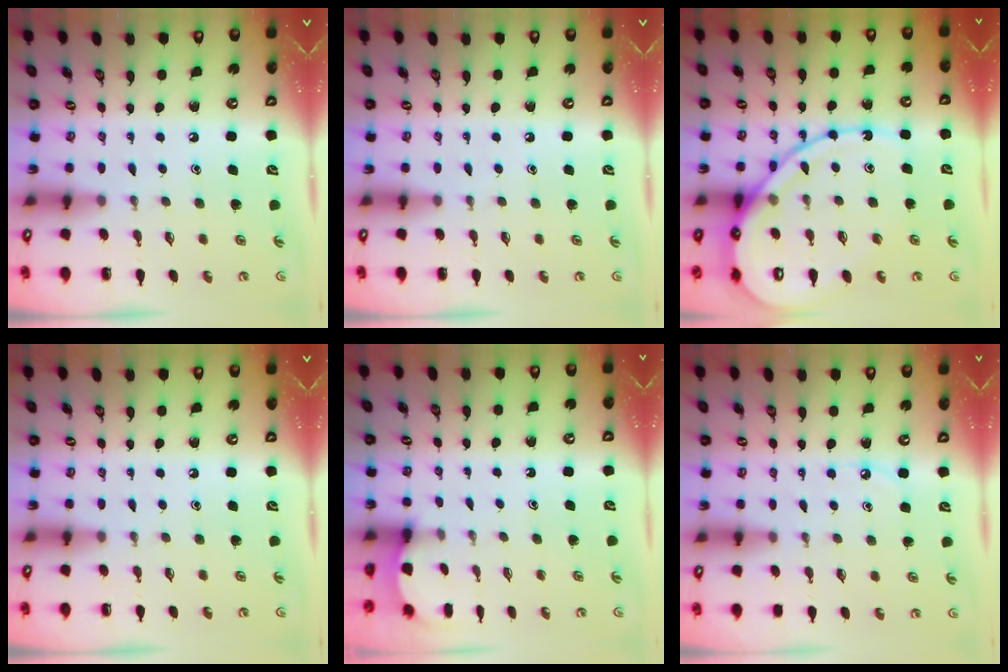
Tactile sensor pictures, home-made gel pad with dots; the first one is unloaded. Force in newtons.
{"total": 0.0}
{"total": 17.7, "press": 17.6, "slide": 1.8}
{"total": 0.0}
{"total": 1.3, "press": 1.3, "slide": 0.1}
{"total": 4.3, "press": 4.3, "slide": 0.7}